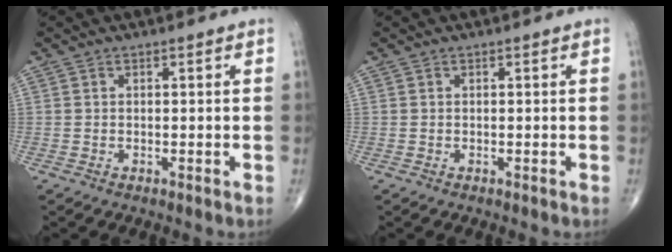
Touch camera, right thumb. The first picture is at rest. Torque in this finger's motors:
{"motor_torque": [-0.13, 0.13, 0.00, 0.00, 0.00]}